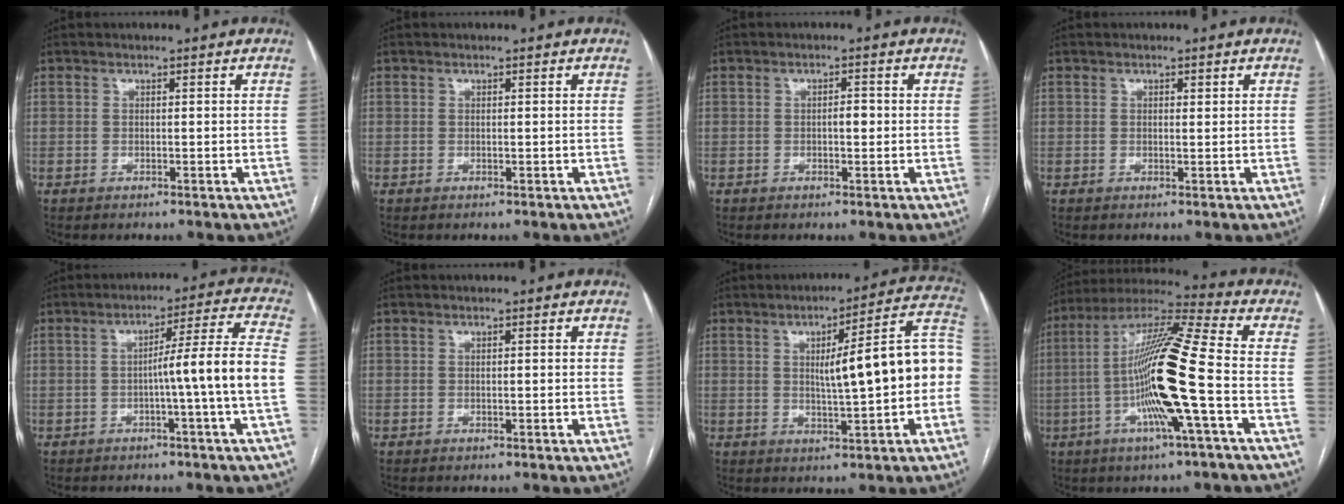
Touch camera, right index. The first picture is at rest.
{"total": 0.0}
{"total": 1.7, "force": [-0.2, 0.7, 1.6], "torque": [-0.024, 0.003, -0.004]}
{"total": 0.6, "force": [0.3, 0.3, 0.4], "torque": [-0.005, -0.001, 0.003]}
{"total": 9.8, "force": [-2.1, -2.0, 9.3], "torque": [-0.134, 0.015, -0.031]}
{"total": 0.7, "force": [0.1, 0.2, 0.6], "torque": [-0.011, 0.001, 0.002]}
{"total": 14.5, "force": [0.0, 1.4, 14.4], "torque": [-0.189, 0.035, 0.000]}
{"total": 17.4, "force": [-3.3, -0.4, 17.1], "torque": [-0.326, -0.001, -0.075]}